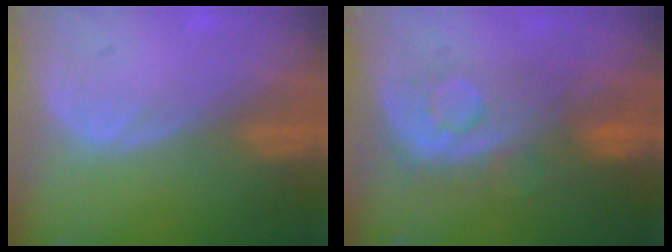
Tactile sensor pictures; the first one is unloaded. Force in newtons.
{"total": 7.9, "press": 7.9, "slide": 0.1}